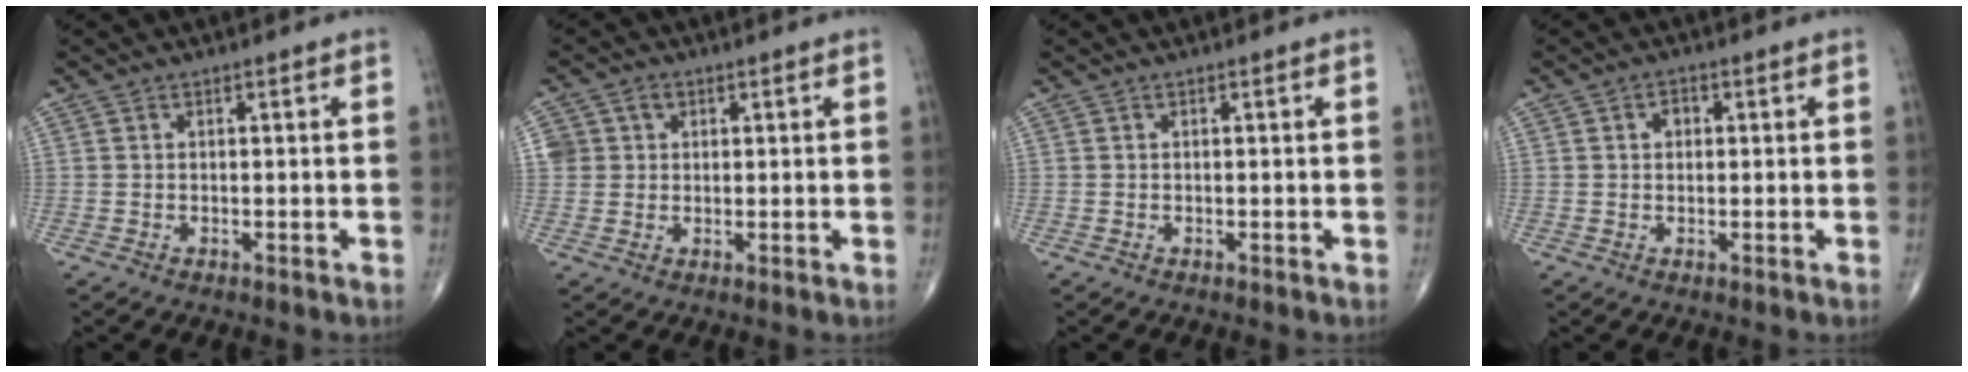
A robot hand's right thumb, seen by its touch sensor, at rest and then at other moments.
{"total": 4.4, "force": [1.4, 4.0, 1.2], "torque": [-0.004, 0.004, 0.025]}
{"total": 0.0}
{"total": 2.2, "force": [0.5, 1.7, 1.3], "torque": [-0.011, 0.004, 0.005]}